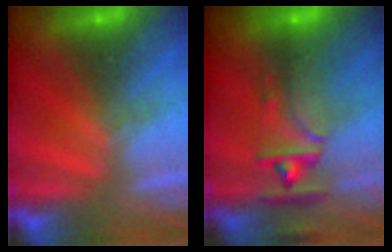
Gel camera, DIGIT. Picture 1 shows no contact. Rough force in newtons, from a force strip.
{"total": 6.6}